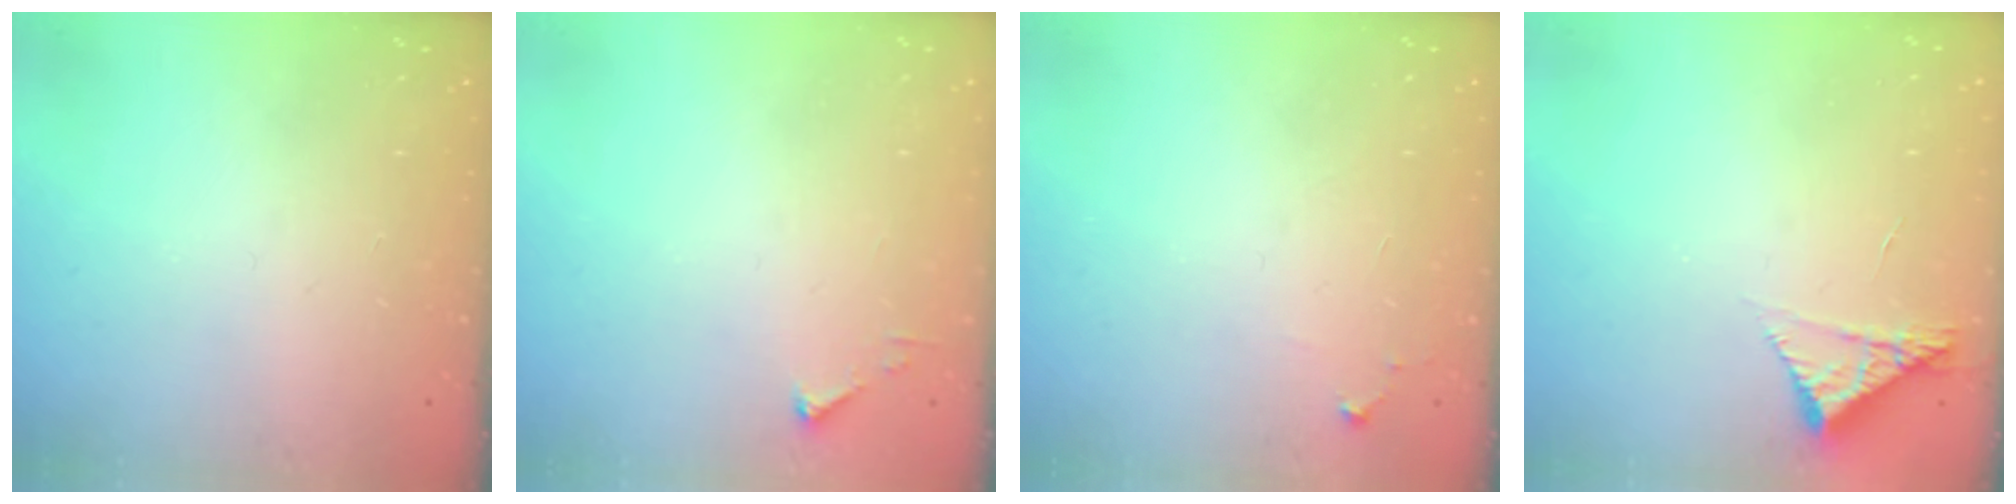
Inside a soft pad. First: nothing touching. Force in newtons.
{"total": 2.7, "press": 2.7, "slide": 0.3}
{"total": 4.9, "press": 4.9, "slide": 0.7}
{"total": 4.3, "press": 4.3, "slide": 0.3}